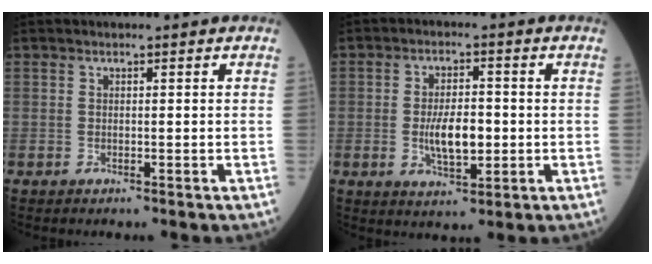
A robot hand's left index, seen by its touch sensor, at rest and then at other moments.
{"total": 6.6, "force": [-1.2, 2.6, 5.9], "torque": [-0.115, -0.007, -0.018]}